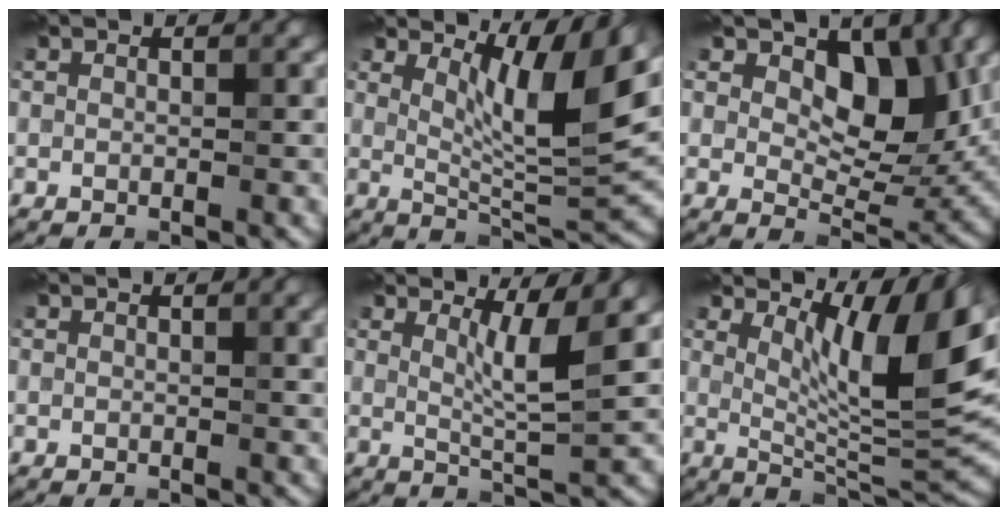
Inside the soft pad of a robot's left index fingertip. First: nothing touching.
{"total": 8.2, "force": [3.7, 1.9, 7.1], "torque": [-0.111, -0.010, 0.067]}
{"total": 6.8, "force": [2.5, 4.1, 4.8], "torque": [-0.063, -0.022, 0.037]}
{"total": 2.3, "force": [0.9, 0.7, 2.0], "torque": [-0.026, 0.002, 0.015]}
{"total": 4.0, "force": [1.6, 0.4, 3.7], "torque": [-0.062, -0.010, 0.029]}
{"total": 9.4, "force": [4.1, 2.5, 8.1], "torque": [-0.121, -0.014, 0.076]}